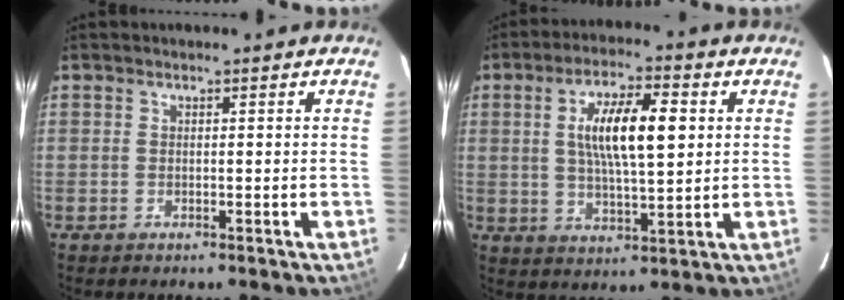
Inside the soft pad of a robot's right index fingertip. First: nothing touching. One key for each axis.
{"total": 11.5, "fx": 2.4, "fy": 3.4, "fz": 10.8, "tx": -0.191, "ty": 0.009, "tz": 0.043}